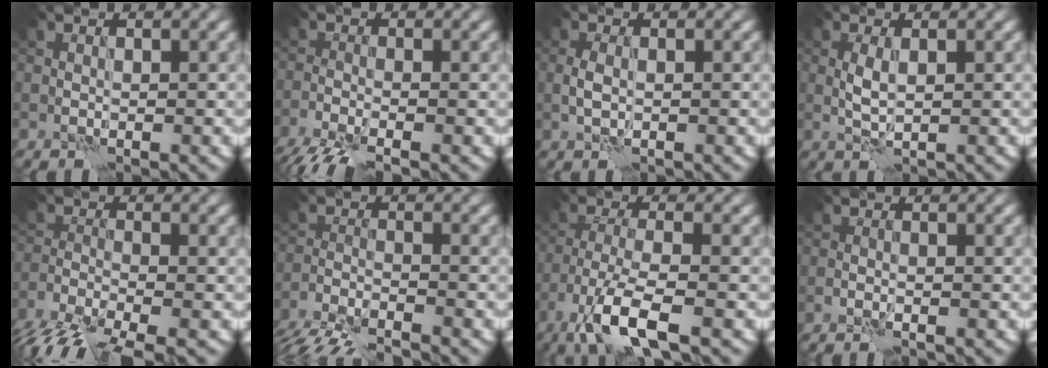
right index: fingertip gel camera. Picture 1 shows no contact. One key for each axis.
{"total": 4.6, "fx": -3.5, "fy": 0.9, "fz": 2.8, "tx": -0.053, "ty": -0.021, "tz": -0.074}
{"total": 1.5, "fx": -0.2, "fy": 0.8, "fz": 1.2, "tx": -0.027, "ty": 0.002, "tz": -0.005}
{"total": 1.7, "fx": 0.1, "fy": 0.6, "fz": 1.6, "tx": -0.036, "ty": 0.002, "tz": 0.004}
{"total": 7.1, "fx": -5.5, "fy": 1.7, "fz": 4.1, "tx": -0.080, "ty": -0.019, "tz": -0.109}
{"total": 5.7, "fx": -5.3, "fy": 0.8, "fz": 2.0, "tx": -0.041, "ty": -0.016, "tz": -0.094}
{"total": 6.8, "fx": -4.3, "fy": 1.6, "fz": 5.1, "tx": -0.099, "ty": -0.005, "tz": -0.088}
{"total": 0.7, "fx": -0.5, "fy": 0.1, "fz": 0.5, "tx": -0.012, "ty": 0.001, "tz": -0.011}